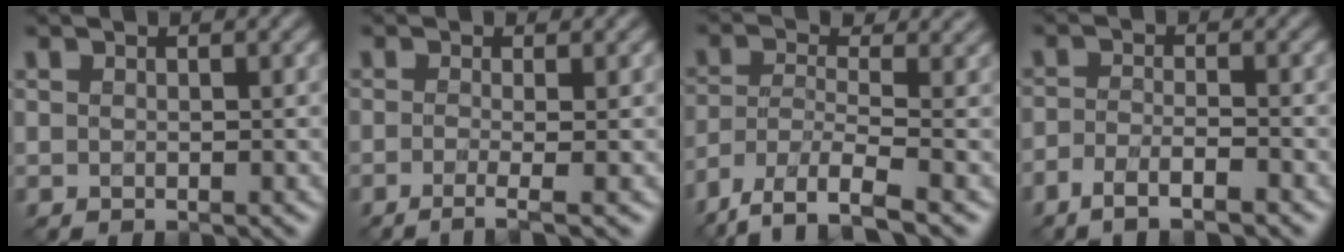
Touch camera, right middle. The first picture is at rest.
{"total": 2.8, "force": [-0.9, 0.9, 2.5], "torque": [-0.030, -0.007, -0.027]}
{"total": 7.0, "force": [-4.4, 2.4, 4.9], "torque": [-0.103, -0.012, -0.093]}
{"total": 3.1, "force": [-2.2, 0.7, 2.0], "torque": [-0.042, -0.003, -0.047]}